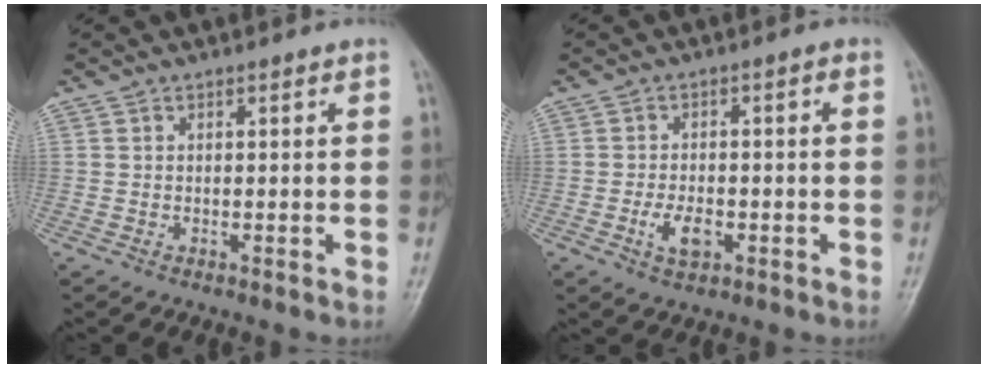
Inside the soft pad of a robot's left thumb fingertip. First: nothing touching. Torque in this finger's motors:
{"motor_torque": [-0.24, 0.51, 0.43, 0.11, 0.03]}